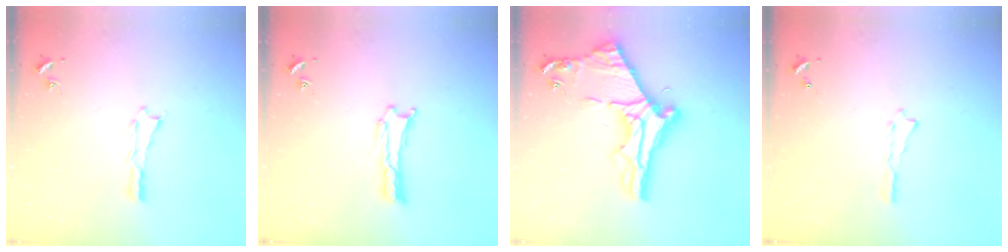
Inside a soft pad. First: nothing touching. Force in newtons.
{"total": 0.0}
{"total": 10.5, "press": 10.4, "slide": 1.0}
{"total": 0.0}